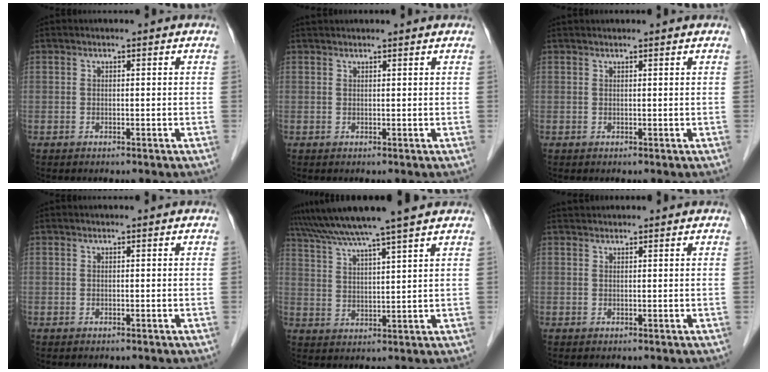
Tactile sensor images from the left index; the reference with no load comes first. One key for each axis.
{"total": 3.0, "fx": 2.9, "fy": 0.0, "fz": 0.9, "tx": -0.012, "ty": 0.027, "tz": 0.040}
{"total": 1.5, "fx": 1.4, "fy": -0.1, "fz": 0.4, "tx": -0.011, "ty": 0.018, "tz": 0.023}
{"total": 0.0}
{"total": 11.7, "fx": 10.0, "fy": -1.6, "fz": 5.8, "tx": -0.106, "ty": 0.023, "tz": 0.159}
{"total": 1.4, "fx": 1.4, "fy": 0.2, "fz": 0.1, "tx": -0.007, "ty": 0.018, "tz": 0.029}